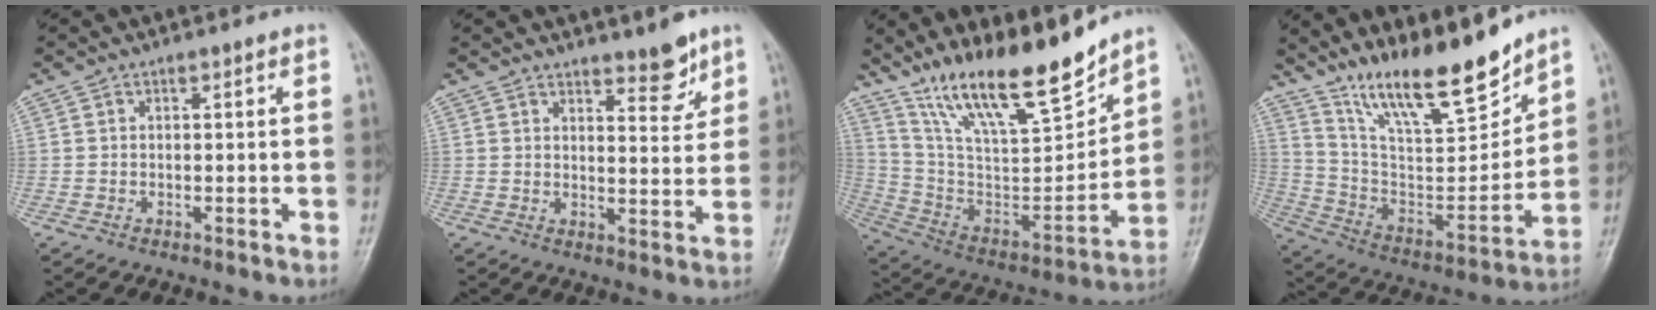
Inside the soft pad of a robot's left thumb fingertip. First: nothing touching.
{"total": 5.4, "force": [4.1, 1.8, 3.0], "torque": [-0.023, -0.035, 0.059]}
{"total": 21.2, "force": [16.6, 4.8, 12.3], "torque": [-0.173, -0.091, 0.301]}
{"total": 19.4, "force": [15.4, 4.4, 11.0], "torque": [-0.145, -0.091, 0.279]}